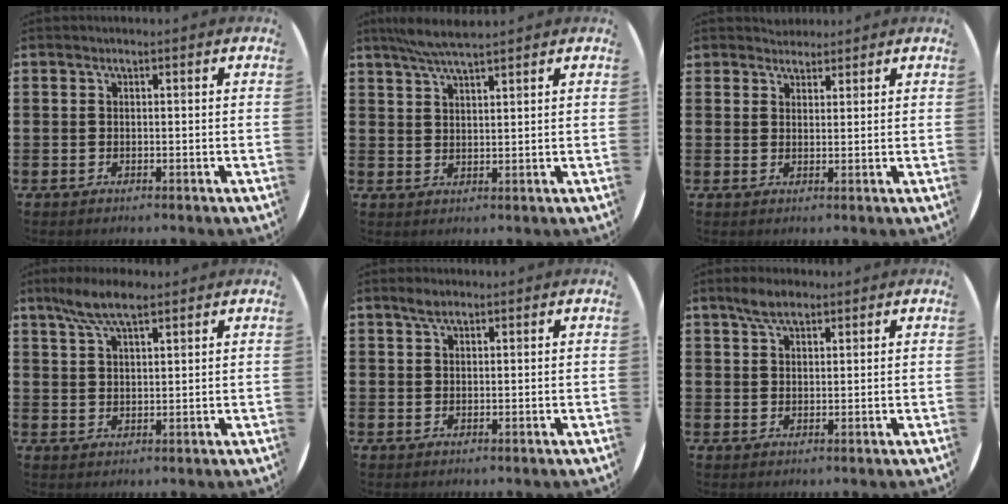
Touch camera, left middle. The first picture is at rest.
{"total": 3.5, "force": [2.9, 1.9, 0.5], "torque": [-0.012, 0.004, 0.054]}
{"total": 2.3, "force": [2.2, 0.7, -0.2], "torque": [-0.002, 0.000, 0.044]}
{"total": 6.4, "force": [4.7, 1.7, 3.9], "torque": [-0.088, -0.001, 0.085]}
{"total": 2.0, "force": [1.5, 0.8, 0.9], "torque": [-0.012, 0.001, 0.026]}
{"total": 3.7, "force": [2.9, 1.5, 1.7], "torque": [-0.031, 0.004, 0.051]}